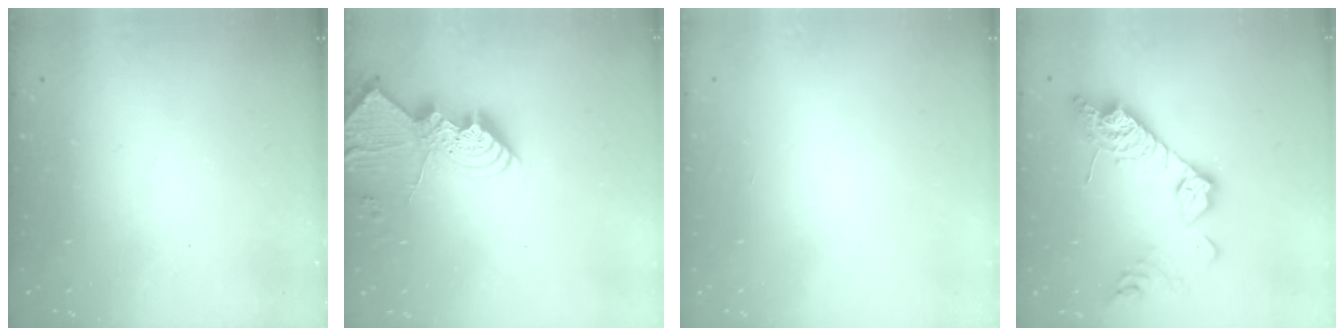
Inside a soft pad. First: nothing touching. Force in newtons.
{"total": 14.7, "press": 14.6, "slide": 1.4}
{"total": 0.0}
{"total": 16.8, "press": 16.7, "slide": 1.1}